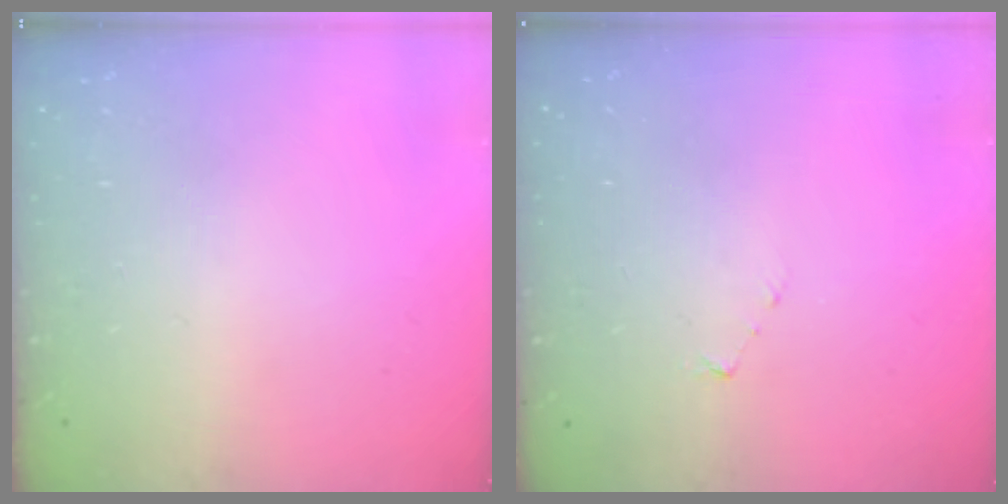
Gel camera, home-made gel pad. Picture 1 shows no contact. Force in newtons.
{"total": 3.0, "press": 3.0, "slide": 0.3}